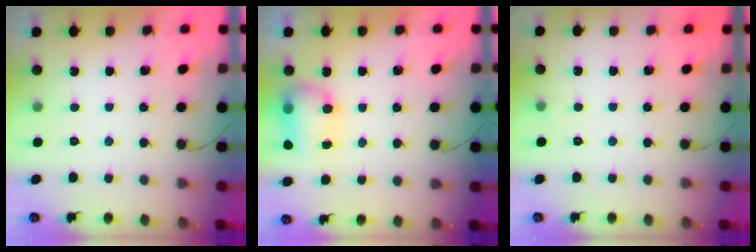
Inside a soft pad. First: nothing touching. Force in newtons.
{"total": 9.6, "press": 8.5, "slide": 4.4}
{"total": 4.4, "press": 2.2, "slide": 3.8}